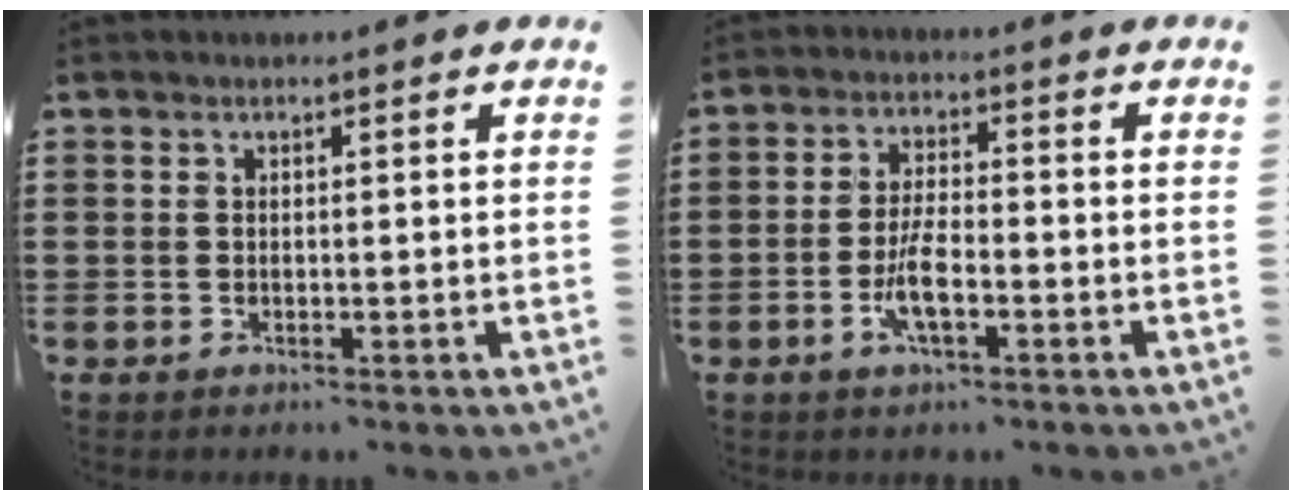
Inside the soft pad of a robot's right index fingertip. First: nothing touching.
{"total": 5.8, "force": [-2.2, 1.7, 5.0], "torque": [-0.109, -0.005, -0.046]}